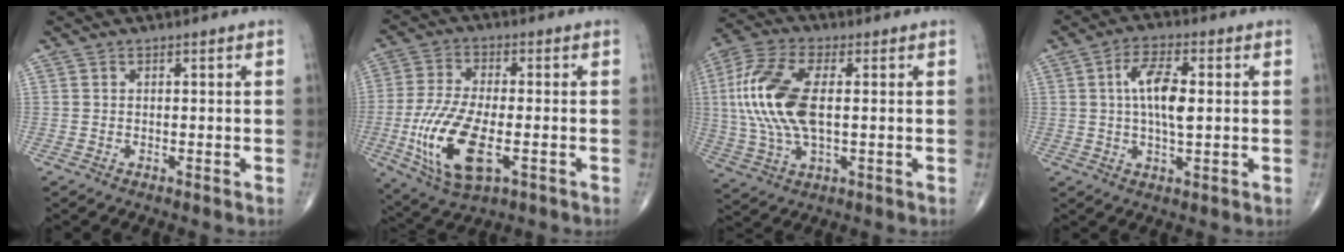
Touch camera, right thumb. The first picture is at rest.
{"total": 15.0, "force": [-4.1, 6.4, 13.0], "torque": [-0.271, -0.001, -0.067]}
{"total": 16.3, "force": [1.4, 7.8, 14.3], "torque": [-0.319, 0.007, 0.025]}
{"total": 8.6, "force": [1.0, 3.2, 7.9], "torque": [-0.144, 0.004, 0.014]}